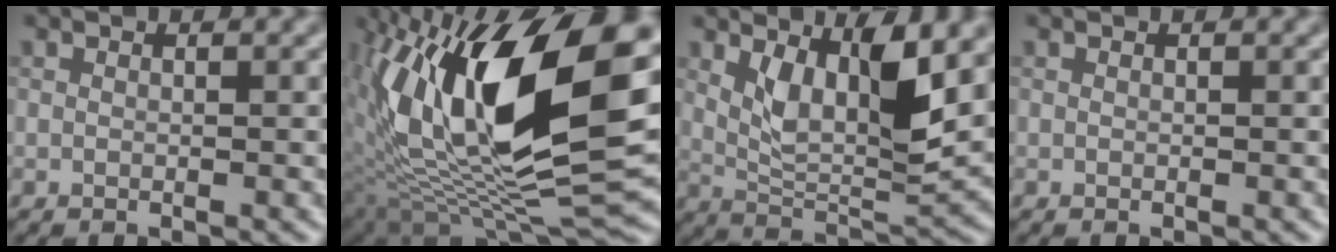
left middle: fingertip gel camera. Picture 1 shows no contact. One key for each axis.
{"total": 17.7, "fx": 4.0, "fy": 7.9, "fz": 15.3, "tx": -0.271, "ty": 0.017, "tz": 0.075}
{"total": 6.7, "fx": 1.9, "fy": 2.4, "fz": 6.0, "tx": -0.118, "ty": -0.013, "tz": 0.048}
{"total": 0.0}